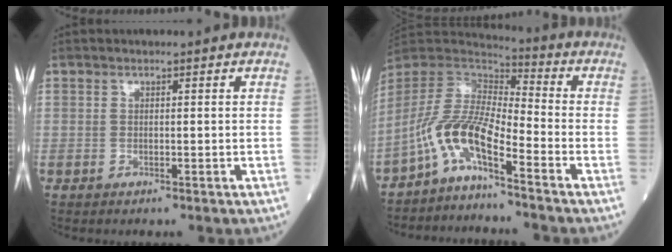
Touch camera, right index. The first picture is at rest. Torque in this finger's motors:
{"motor_torque": [1.03, -1.11, 0.25, 0.21]}